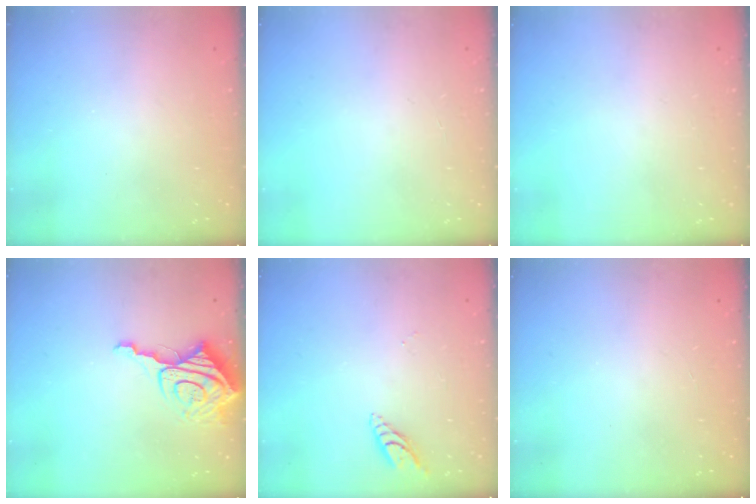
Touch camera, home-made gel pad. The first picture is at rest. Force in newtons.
{"total": 2.4, "press": 2.4, "slide": 0.2}
{"total": 0.0}
{"total": 11.2, "press": 11.2, "slide": 1.2}
{"total": 7.1, "press": 7.1, "slide": 0.6}
{"total": 0.0}